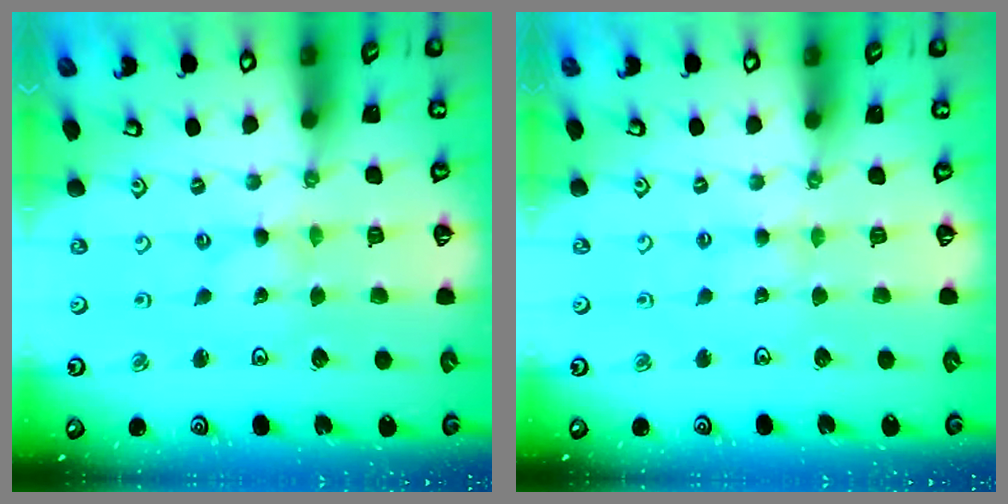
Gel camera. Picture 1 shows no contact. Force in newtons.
{"total": 2.0, "press": 2.0, "slide": 0.3}